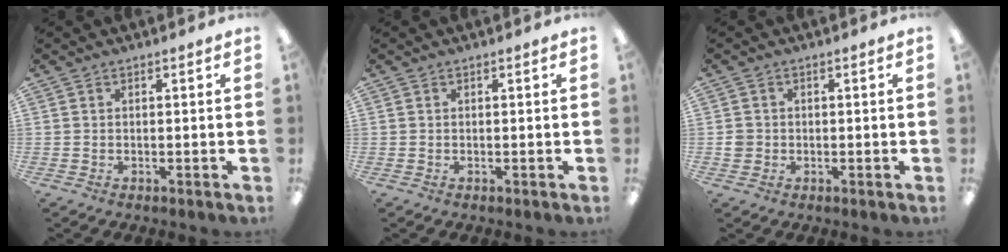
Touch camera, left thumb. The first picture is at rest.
{"total": 0.0}
{"total": 2.4, "force": [-0.3, 2.3, 0.6], "torque": [-0.003, 0.000, -0.008]}